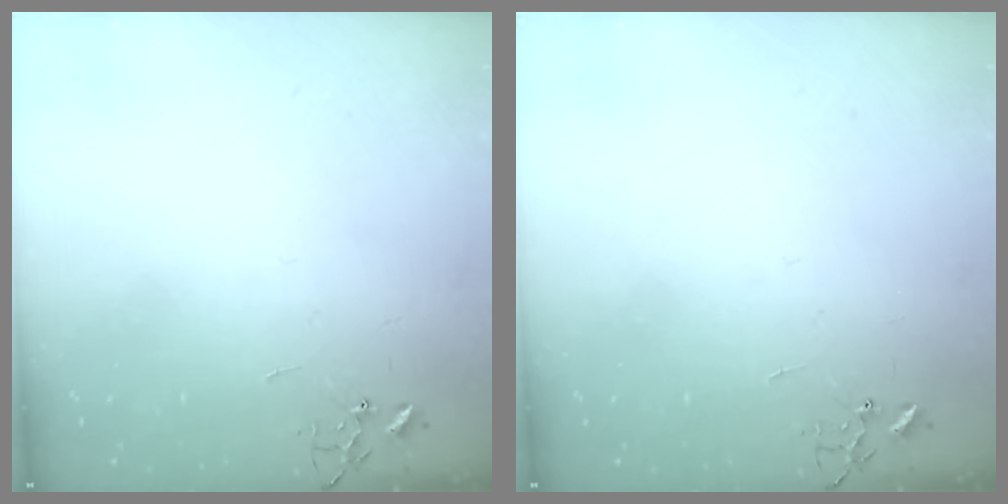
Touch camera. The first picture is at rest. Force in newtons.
{"total": 0.0}